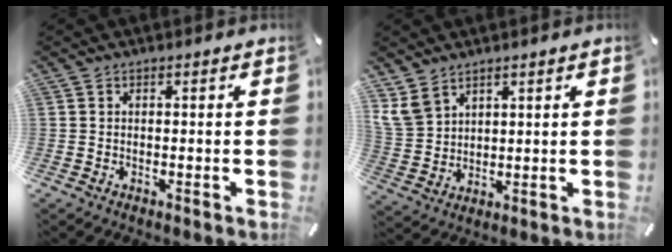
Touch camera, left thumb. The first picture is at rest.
{"total": 6.7, "force": [4.7, 4.6, 1.4], "torque": [-0.055, -0.016, 0.090]}